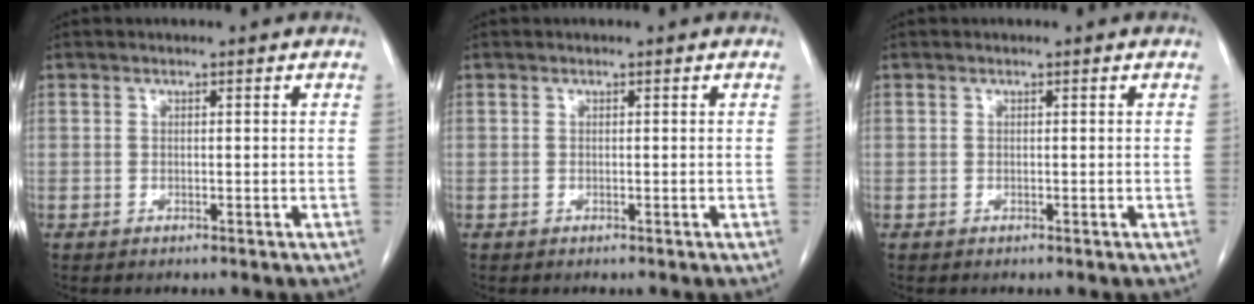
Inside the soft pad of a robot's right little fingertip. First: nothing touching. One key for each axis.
{"total": 0.0}
{"total": 0.0}